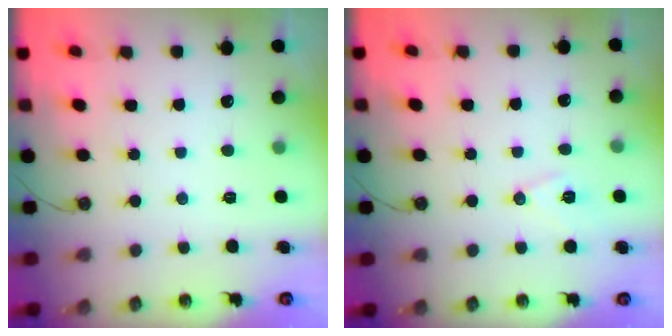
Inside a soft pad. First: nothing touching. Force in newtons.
{"total": 7.6, "press": 6.7, "slide": 3.7}